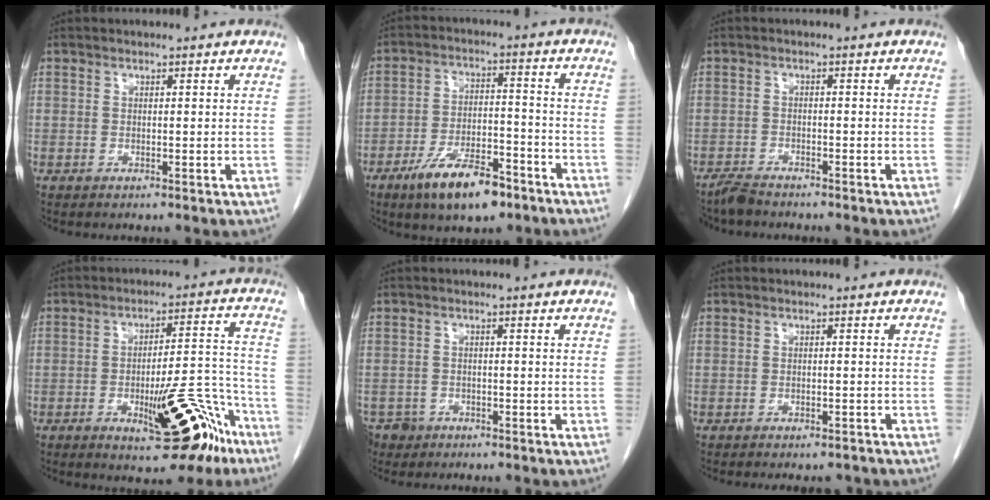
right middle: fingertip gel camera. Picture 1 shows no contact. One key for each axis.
{"total": 9.8, "fx": -6.5, "fy": 3.3, "fz": 6.5, "tx": -0.115, "ty": -0.001, "tz": -0.110}
{"total": 2.5, "fx": -2.4, "fy": 0.4, "fz": 0.4, "tx": -0.010, "ty": -0.008, "tz": -0.044}
{"total": 14.5, "fx": -8.1, "fy": 4.1, "fz": 11.4, "tx": -0.124, "ty": 0.023, "tz": -0.105}
{"total": 3.7, "fx": -2.7, "fy": 2.5, "fz": 0.4, "tx": -0.005, "ty": 0.003, "tz": -0.045}
{"total": 4.2, "fx": -3.8, "fy": 1.4, "fz": 1.1, "tx": -0.010, "ty": -0.002, "tz": -0.044}